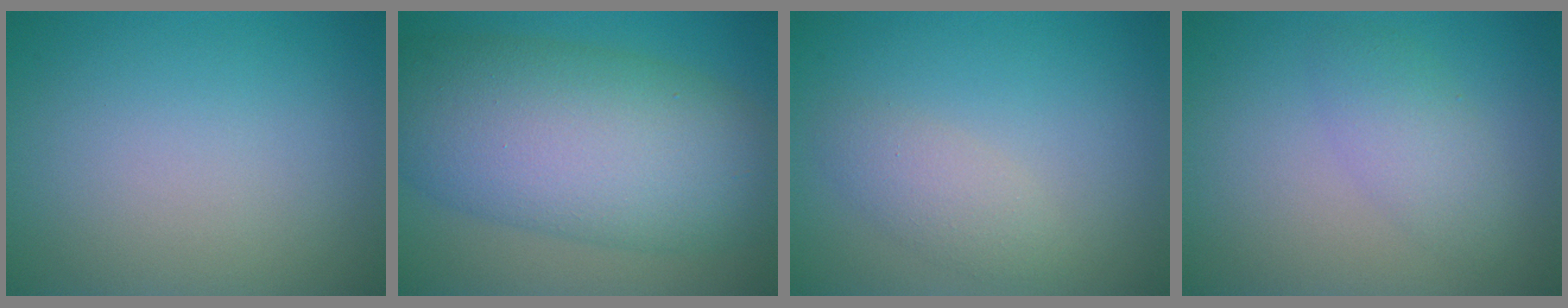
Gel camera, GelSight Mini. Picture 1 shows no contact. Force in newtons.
{"total": 12.3, "press": 12.3, "slide": 0.3}
{"total": 2.2, "press": 2.2, "slide": 0.0}
{"total": 2.5, "press": 2.5, "slide": 0.1}